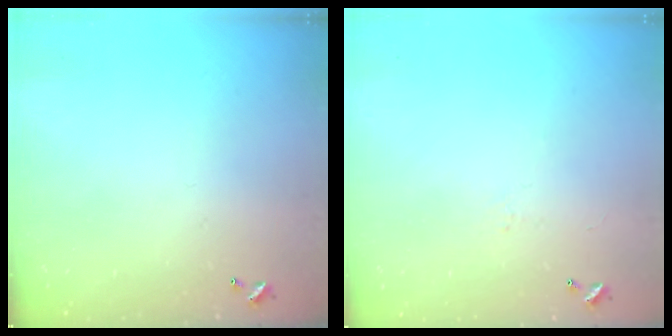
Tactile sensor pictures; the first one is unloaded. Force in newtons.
{"total": 0.6, "press": 0.2, "slide": 0.6}